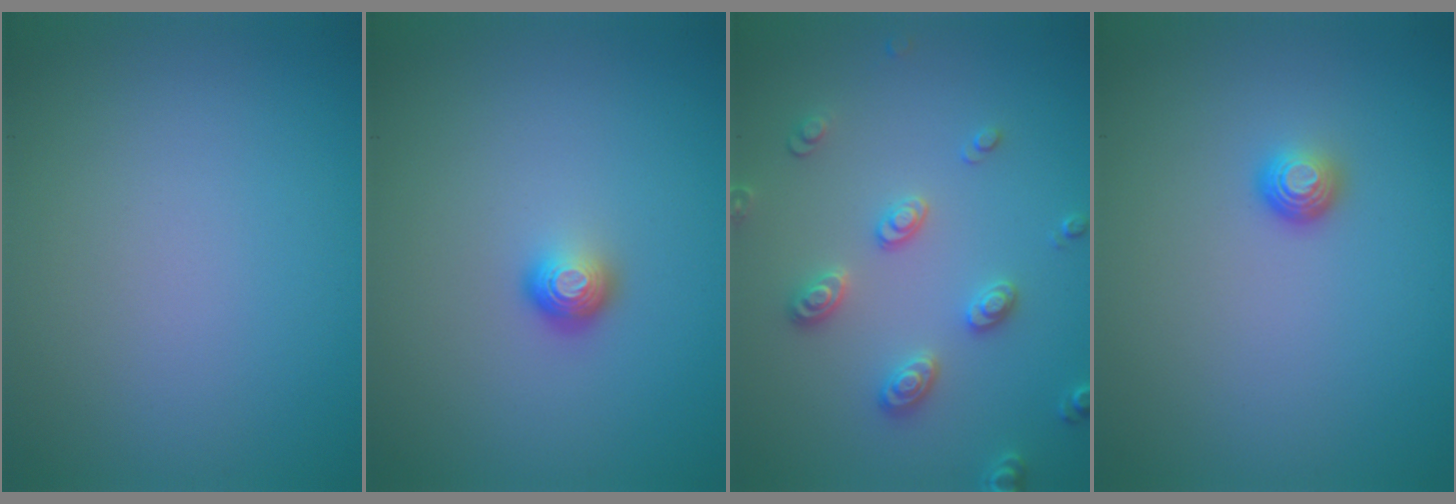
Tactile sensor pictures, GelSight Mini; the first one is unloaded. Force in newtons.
{"total": 1.8, "press": 1.1, "slide": 1.4}
{"total": 2.8, "press": 2.7, "slide": 0.8}
{"total": 1.5, "press": 1.0, "slide": 1.1}